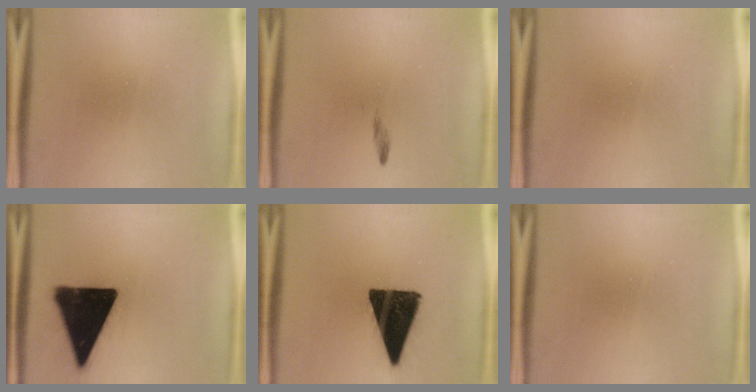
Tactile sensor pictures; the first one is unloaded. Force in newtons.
{"total": 0.7}
{"total": 0.0}
{"total": 19.7}
{"total": 16.1}
{"total": 0.0}